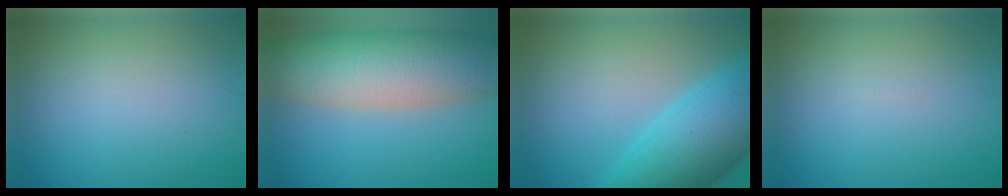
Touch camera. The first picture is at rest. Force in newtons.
{"total": 11.8, "press": 11.8, "slide": 1.1}
{"total": 8.6, "press": 8.6, "slide": 0.3}
{"total": 0.0}